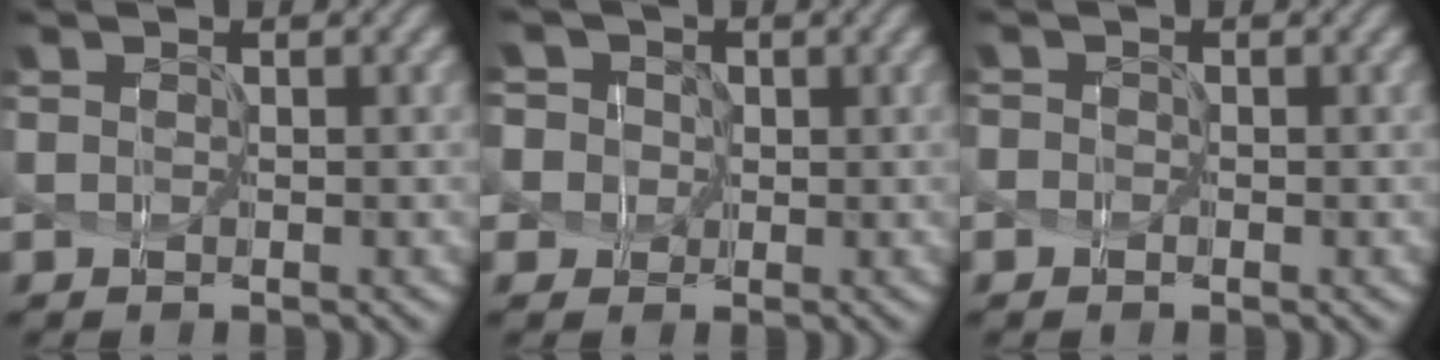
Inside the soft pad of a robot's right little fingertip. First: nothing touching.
{"total": 6.3, "force": [0.4, 5.8, 2.3], "torque": [-0.057, 0.040, -0.041]}
{"total": 1.1, "force": [-0.3, 1.0, 0.3], "torque": [0.007, 0.009, -0.016]}